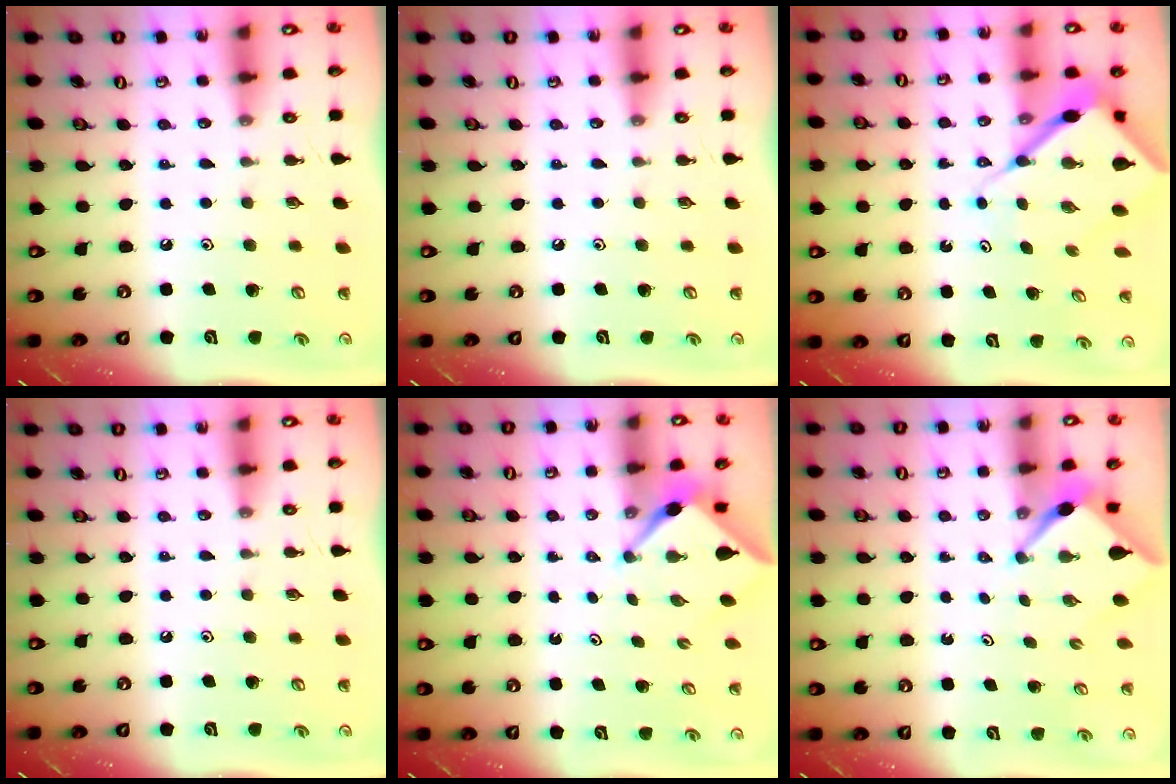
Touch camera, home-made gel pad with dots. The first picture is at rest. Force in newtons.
{"total": 0.0}
{"total": 9.4, "press": 9.3, "slide": 0.9}
{"total": 0.0}
{"total": 3.2, "press": 3.2, "slide": 0.3}
{"total": 2.7, "press": 2.7, "slide": 0.3}